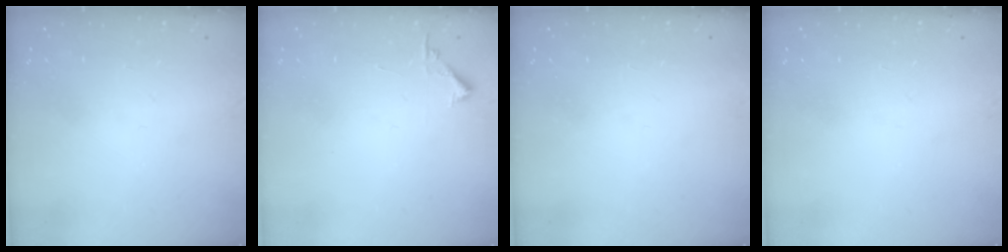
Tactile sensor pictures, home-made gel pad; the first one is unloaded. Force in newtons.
{"total": 4.4, "press": 4.4, "slide": 0.4}
{"total": 1.5, "press": 1.5, "slide": 0.1}
{"total": 0.0}